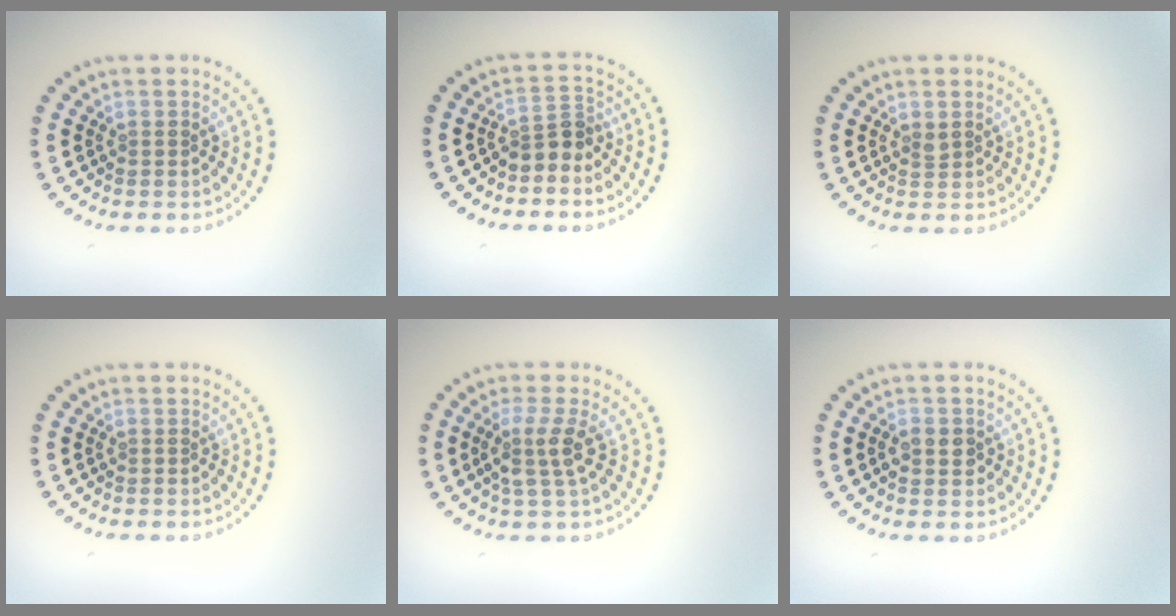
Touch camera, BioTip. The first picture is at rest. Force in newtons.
{"total": 2.4, "press": 1.8, "slide": 1.6}
{"total": 0.7, "press": 0.6, "slide": 0.4}
{"total": 0.0}
{"total": 2.8, "press": 2.3, "slide": 1.7}
{"total": 1.9, "press": 1.9, "slide": 0.2}